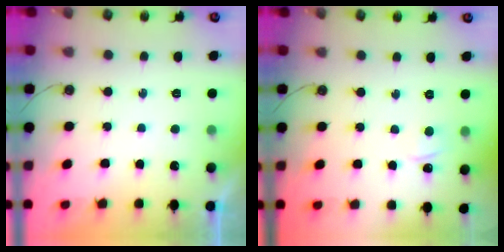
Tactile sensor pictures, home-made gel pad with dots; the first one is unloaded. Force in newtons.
{"total": 4.5, "press": 4.4, "slide": 0.6}